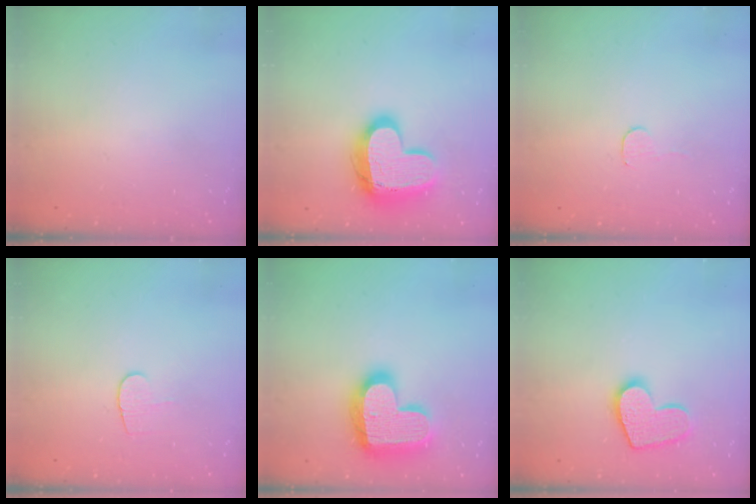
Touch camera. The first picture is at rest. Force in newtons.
{"total": 16.3, "press": 16.3, "slide": 1.0}
{"total": 2.8, "press": 2.8, "slide": 0.2}
{"total": 5.1, "press": 5.1, "slide": 0.5}
{"total": 21.4, "press": 21.4, "slide": 1.3}
{"total": 12.1, "press": 12.0, "slide": 0.8}